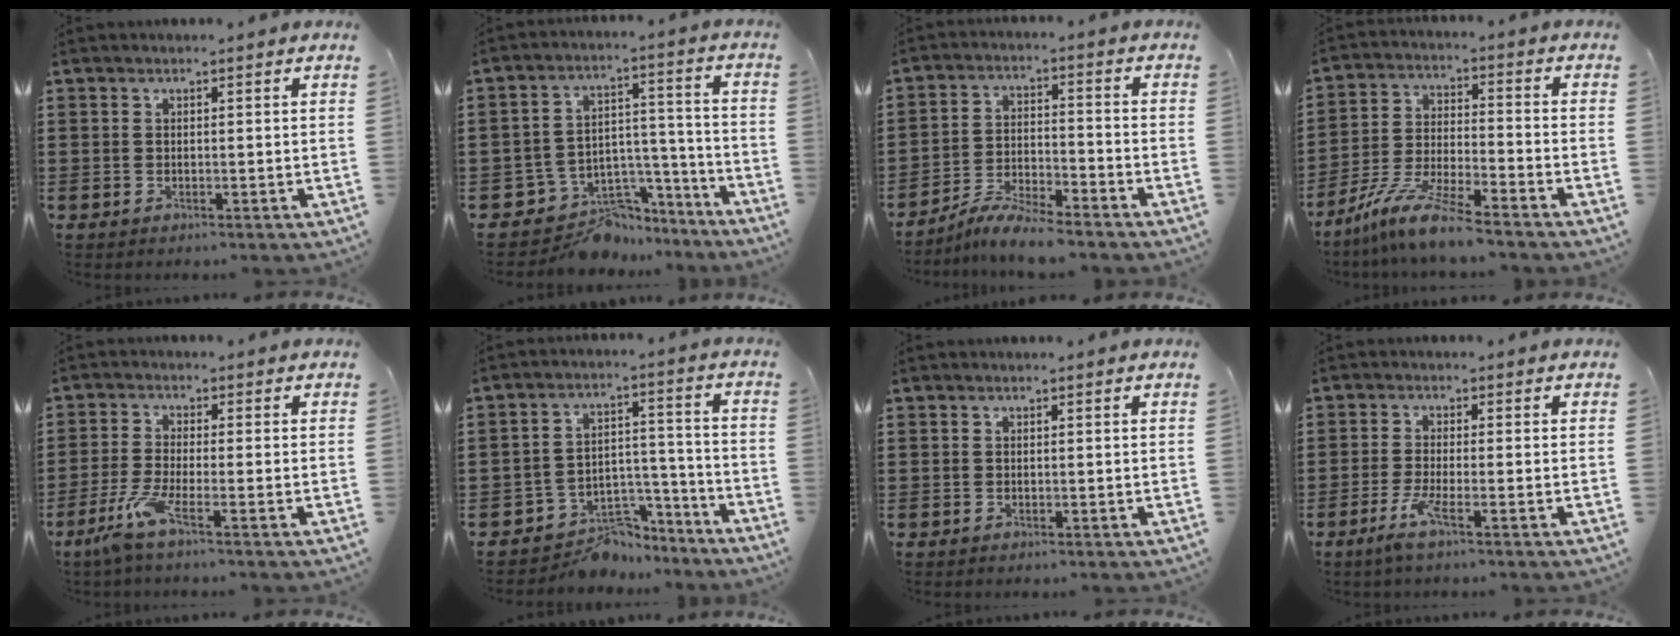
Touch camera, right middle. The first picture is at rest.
{"total": 7.1, "force": [-5.7, 4.3, 0.2], "torque": [-0.008, 0.011, -0.104]}
{"total": 5.9, "force": [-5.6, 0.2, 1.8], "torque": [-0.037, -0.002, -0.110]}
{"total": 9.2, "force": [-8.0, -0.1, 4.5], "torque": [-0.105, -0.004, -0.165]}
{"total": 4.5, "force": [-2.7, 0.2, 3.7], "torque": [-0.090, -0.014, -0.054]}
{"total": 6.5, "force": [-5.6, 3.4, 0.1], "torque": [-0.003, 0.020, -0.108]}
{"total": 0.0}
{"total": 3.9, "force": [-1.9, 0.1, 3.4], "torque": [-0.071, -0.011, -0.037]}